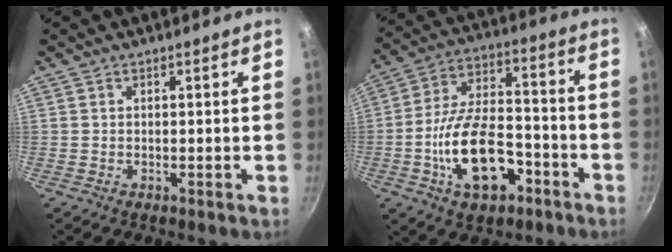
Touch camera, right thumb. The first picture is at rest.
{"total": 17.1, "force": [-6.3, 9.0, 13.1], "torque": [-0.221, 0.044, -0.105]}